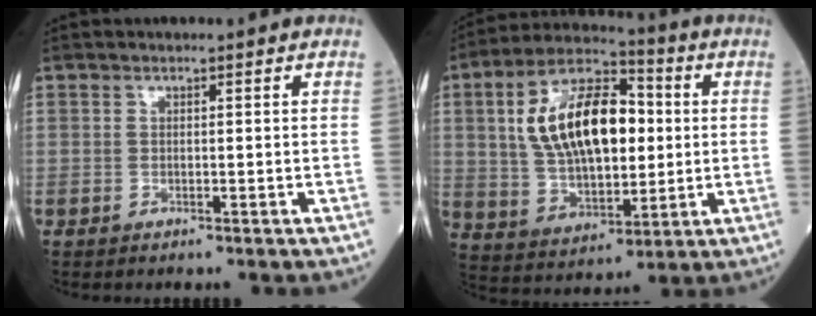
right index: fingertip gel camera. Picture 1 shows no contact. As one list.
[{"total": 17.2, "force": [2.7, 8.3, 14.8], "torque": [-0.282, 0.027, 0.048]}]